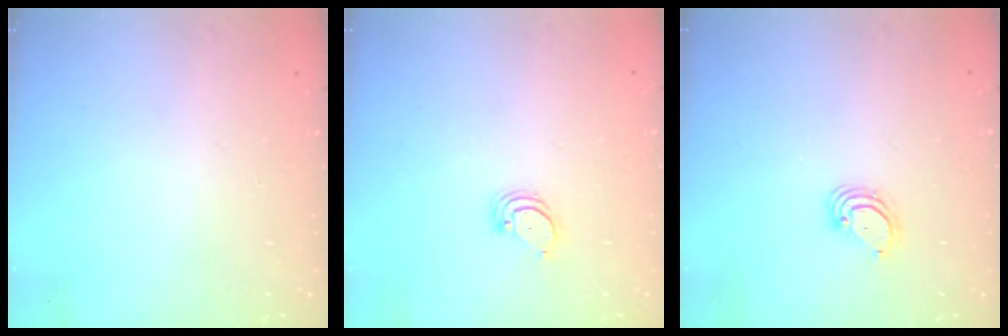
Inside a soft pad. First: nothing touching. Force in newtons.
{"total": 2.2, "press": 2.2, "slide": 0.3}
{"total": 3.7, "press": 3.7, "slide": 0.2}